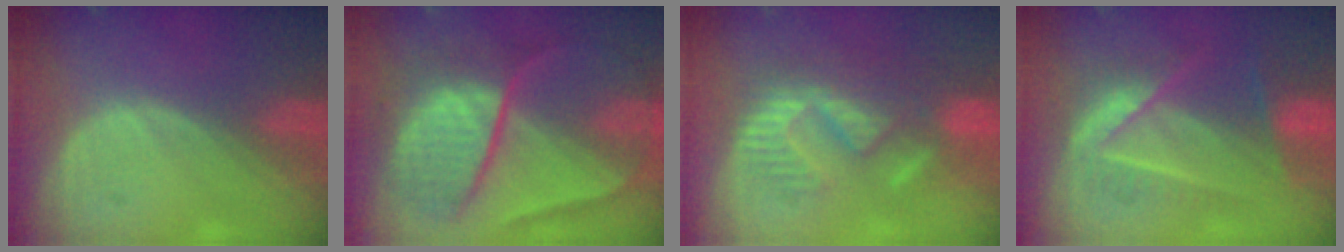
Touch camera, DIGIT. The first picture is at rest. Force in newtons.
{"total": 10.8, "press": 10.8, "slide": 1.1}
{"total": 9.1, "press": 8.9, "slide": 1.9}
{"total": 7.1, "press": 7.1, "slide": 0.2}